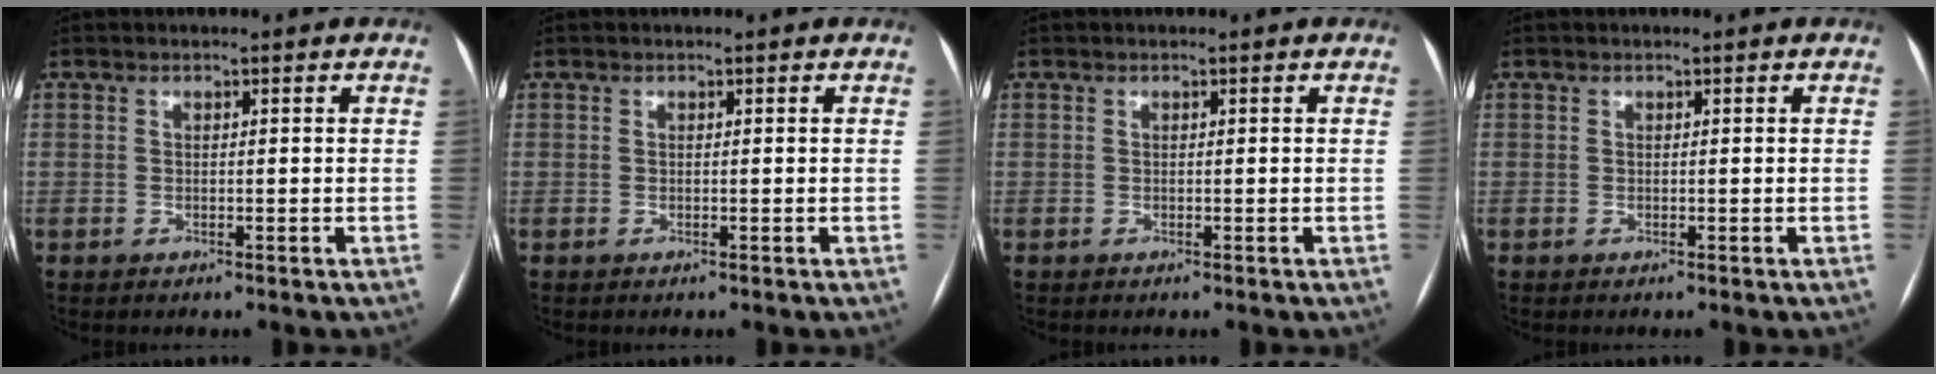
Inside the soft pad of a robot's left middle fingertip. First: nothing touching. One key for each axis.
{"total": 0.0}
{"total": 0.0}
{"total": 0.0}